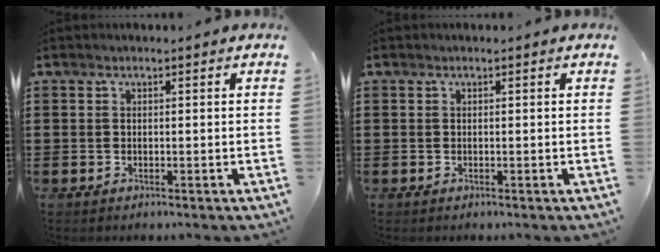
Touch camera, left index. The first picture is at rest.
{"total": 0.0}